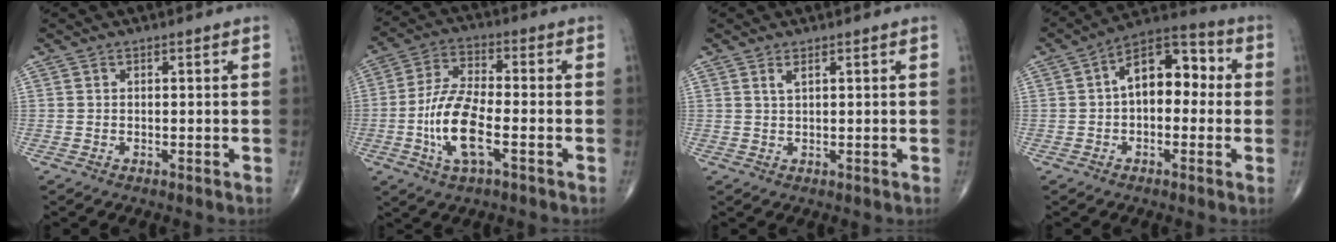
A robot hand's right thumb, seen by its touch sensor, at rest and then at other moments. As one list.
[{"total": 11.8, "force": [-3.4, 4.2, 10.5], "torque": [-0.216, 0.017, -0.069]}, {"total": 1.3, "force": [0.7, 0.2, 1.0], "torque": [-0.020, -0.001, 0.016]}, {"total": 12.3, "force": [1.8, 6.9, 10.0], "torque": [-0.137, 0.037, 0.015]}]